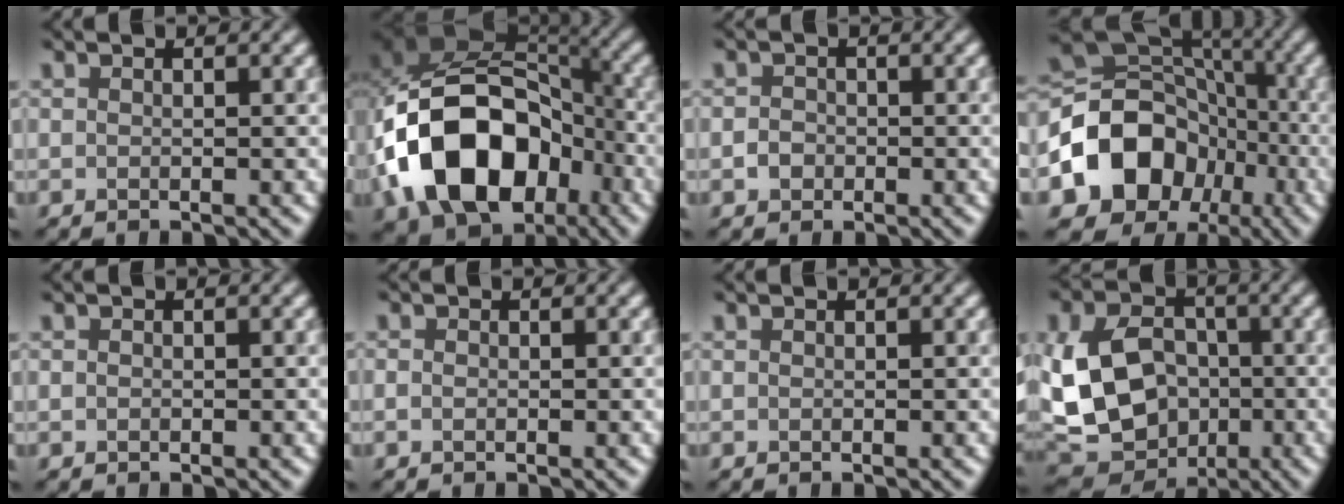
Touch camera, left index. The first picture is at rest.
{"total": 15.8, "force": [-5.3, 10.9, 10.1], "torque": [-0.162, -0.014, -0.091]}
{"total": 1.1, "force": [-0.5, 0.9, 0.2], "torque": [-0.001, -0.001, -0.013]}
{"total": 11.4, "force": [-3.7, 9.3, 5.5], "torque": [-0.094, 0.003, -0.071]}
{"total": 0.0}
{"total": 0.0}
{"total": 0.0}
{"total": 12.9, "force": [-1.5, 10.2, 7.8], "torque": [-0.163, -0.009, -0.027]}